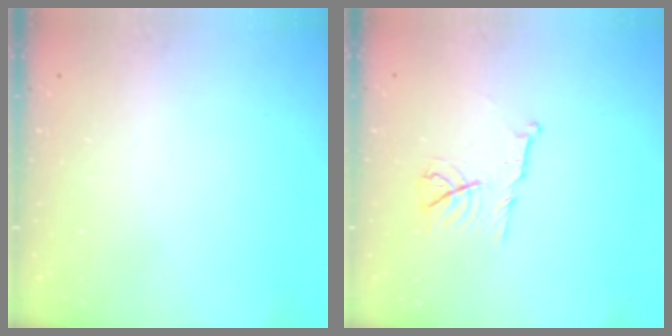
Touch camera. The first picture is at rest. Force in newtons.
{"total": 9.5, "press": 9.5, "slide": 0.2}